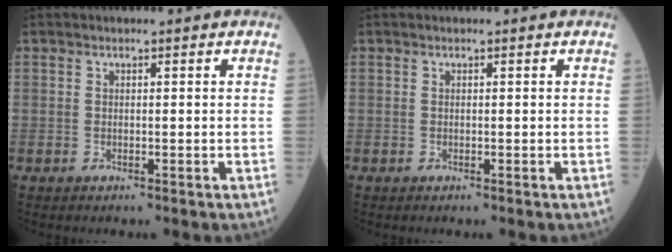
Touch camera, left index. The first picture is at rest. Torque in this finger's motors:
{"motor_torque": [0.16, 0.03, 0.01, 0.00]}